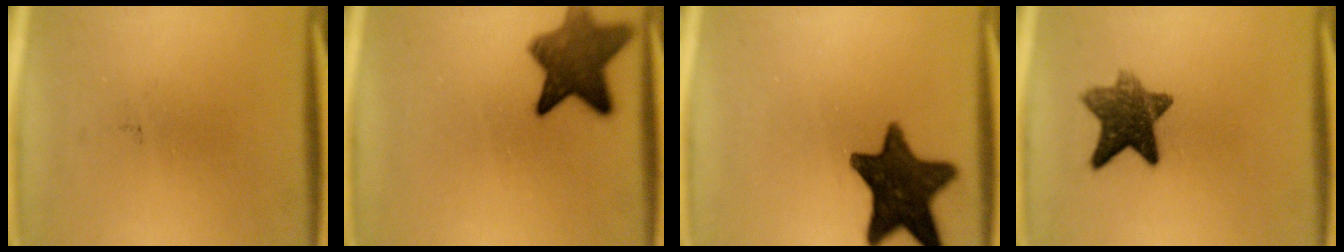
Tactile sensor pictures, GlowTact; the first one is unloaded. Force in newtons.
{"total": 9.3}
{"total": 14.3}
{"total": 9.0}